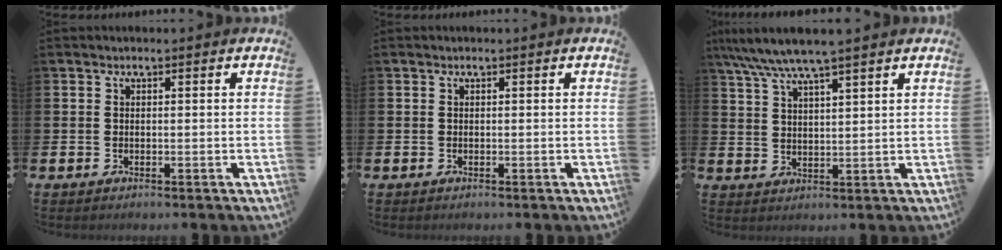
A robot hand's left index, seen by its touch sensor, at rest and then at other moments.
{"total": 0.0}
{"total": 6.2, "force": [5.5, 0.3, 3.0], "torque": [-0.077, -0.017, 0.098]}